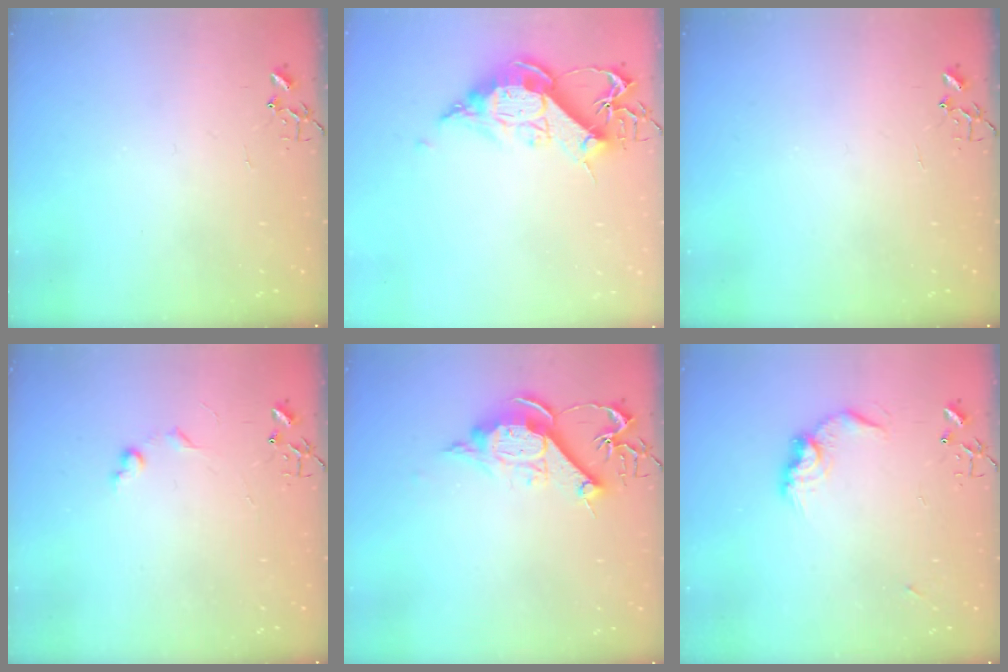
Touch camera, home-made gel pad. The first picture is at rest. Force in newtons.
{"total": 12.9, "press": 12.8, "slide": 1.3}
{"total": 0.0}
{"total": 6.2, "press": 6.1, "slide": 0.8}
{"total": 11.9, "press": 11.9, "slide": 1.0}
{"total": 10.5, "press": 10.4, "slide": 0.5}